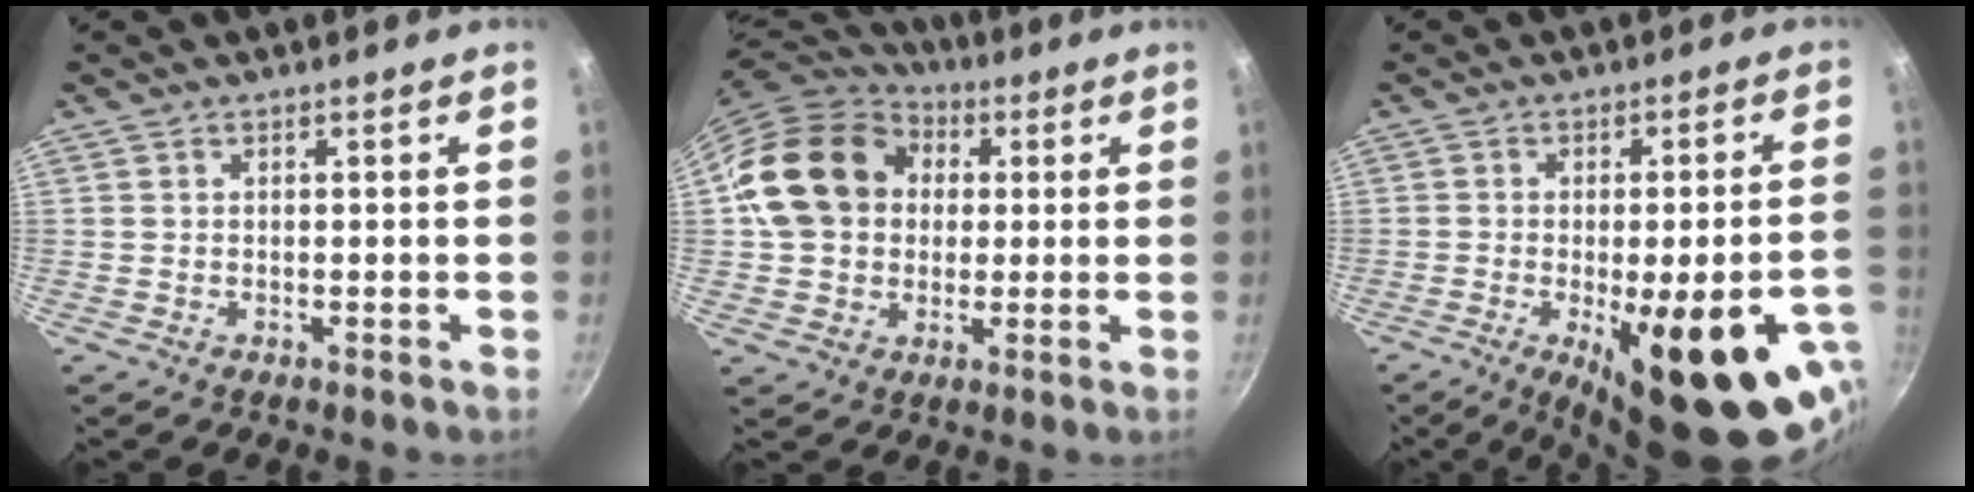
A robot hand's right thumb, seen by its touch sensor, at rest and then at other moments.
{"total": 17.7, "force": [3.1, 14.4, 9.7], "torque": [-0.149, 0.026, 0.046]}
{"total": 21.5, "force": [-8.4, 7.0, 18.5], "torque": [-0.204, 0.007, -0.097]}